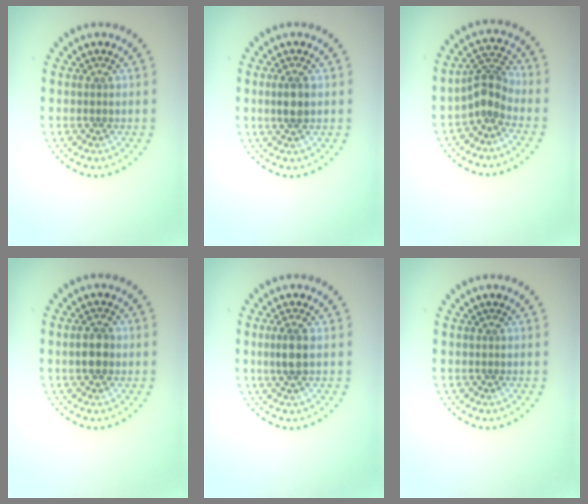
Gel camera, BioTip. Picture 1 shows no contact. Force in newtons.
{"total": 1.8, "press": 1.7, "slide": 0.7}
{"total": 2.9, "press": 2.2, "slide": 1.8}
{"total": 2.2, "press": 2.2, "slide": 0.2}
{"total": 1.9, "press": 1.7, "slide": 0.8}
{"total": 0.0}